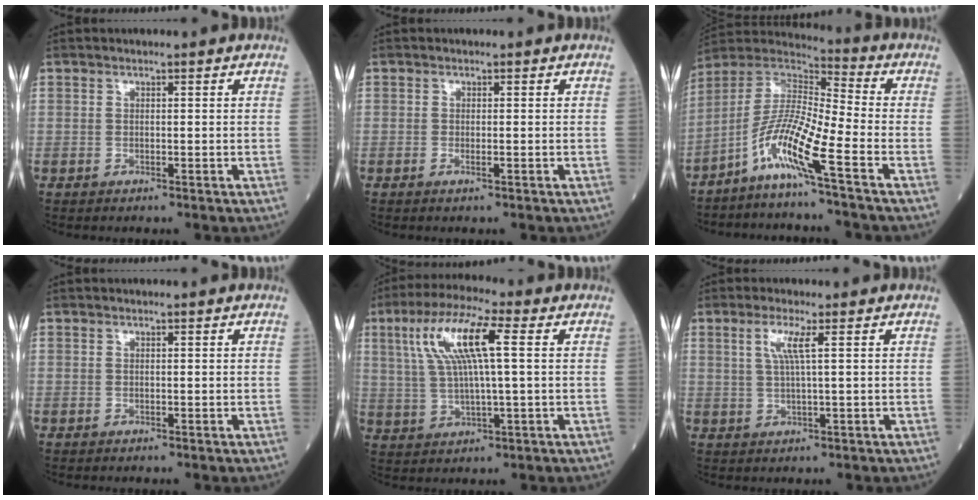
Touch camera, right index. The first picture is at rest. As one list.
[{"total": 0.8, "force": [-0.3, 0.1, 0.8], "torque": [-0.016, -0.002, -0.005]}, {"total": 10.3, "force": [-5.7, -0.6, 8.6], "torque": [-0.171, 0.001, -0.123]}, {"total": 0.0}, {"total": 11.1, "force": [3.2, 1.5, 10.5], "torque": [-0.217, 0.021, 0.059]}, {"total": 3.6, "force": [1.2, -0.3, 3.4], "torque": [-0.073, 0.002, 0.025]}]